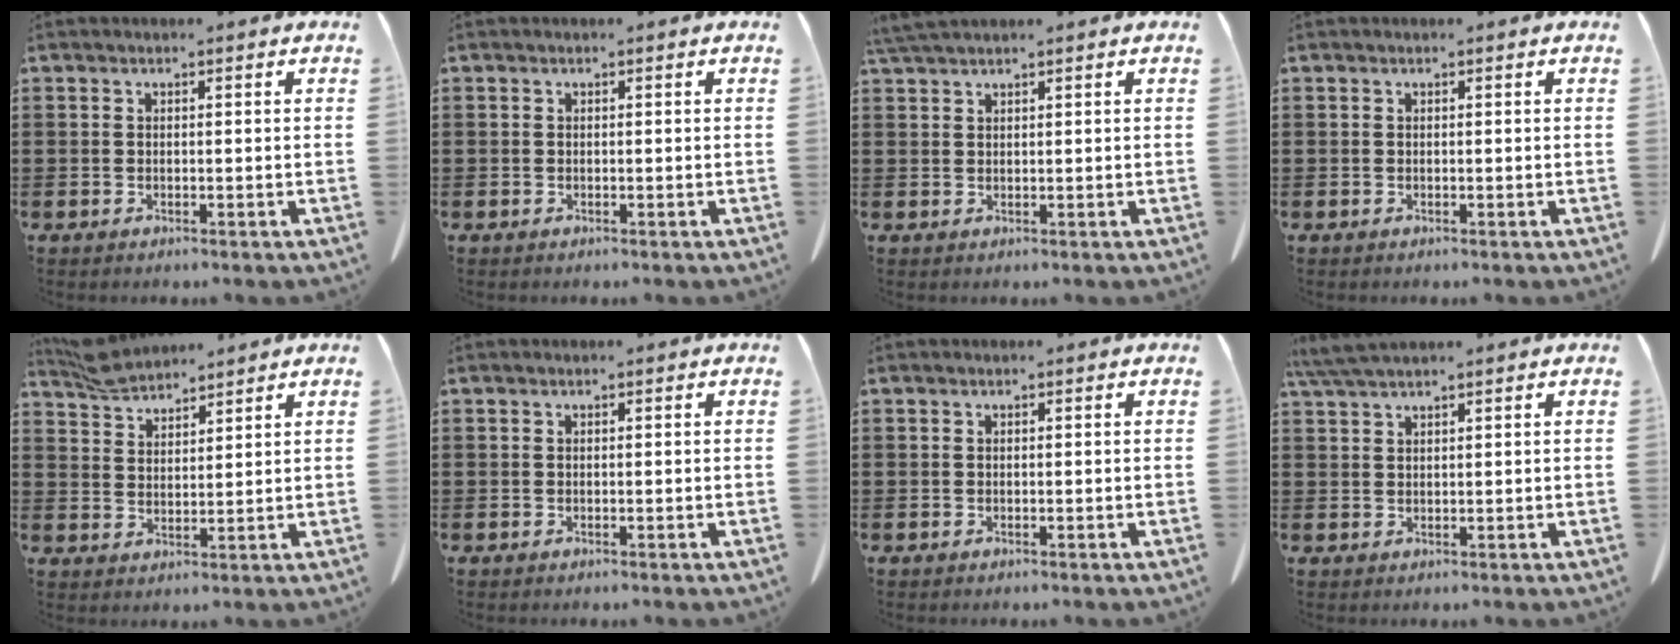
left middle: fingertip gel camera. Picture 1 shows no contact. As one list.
[{"total": 0.0}, {"total": 2.1, "force": [1.8, 0.1, 1.1], "torque": [-0.026, 0.001, 0.035]}, {"total": 0.0}, {"total": 4.8, "force": [4.5, 1.4, 1.0], "torque": [-0.037, -0.009, 0.088]}, {"total": 0.0}, {"total": 0.0}, {"total": 3.4, "force": [2.7, 0.1, 2.0], "torque": [-0.045, 0.000, 0.052]}]